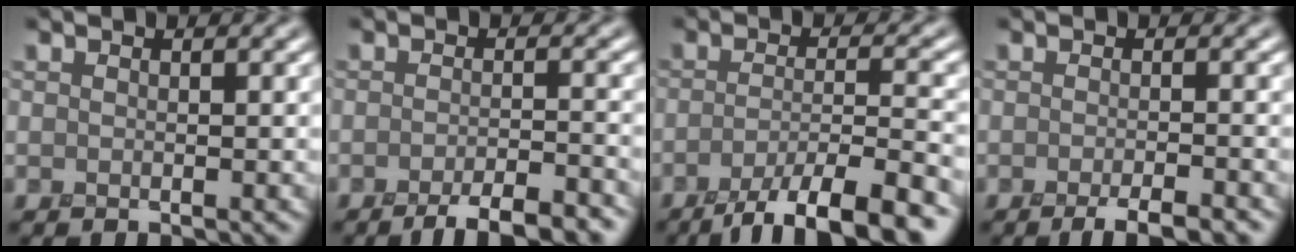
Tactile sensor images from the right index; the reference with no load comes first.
{"total": 5.1, "force": [-3.7, 1.2, 3.4], "torque": [-0.043, 0.001, -0.056]}
{"total": 8.4, "force": [-5.2, 1.9, 6.3], "torque": [-0.089, -0.003, -0.087]}
{"total": 3.5, "force": [-2.4, 0.6, 2.5], "torque": [-0.031, 0.000, -0.039]}